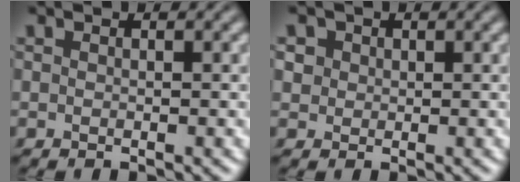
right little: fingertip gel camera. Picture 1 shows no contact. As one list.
[{"total": 1.9, "force": [0.8, 1.6, 0.6], "torque": [-0.020, 0.003, 0.022]}]